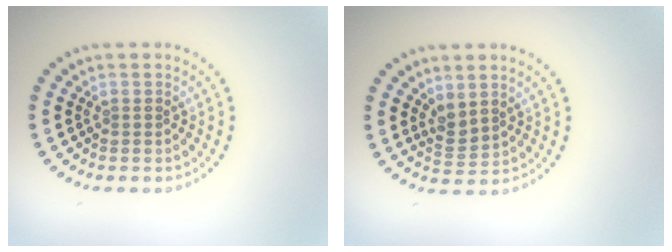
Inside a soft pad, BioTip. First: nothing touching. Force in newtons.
{"total": 1.9, "press": 1.6, "slide": 1.1}